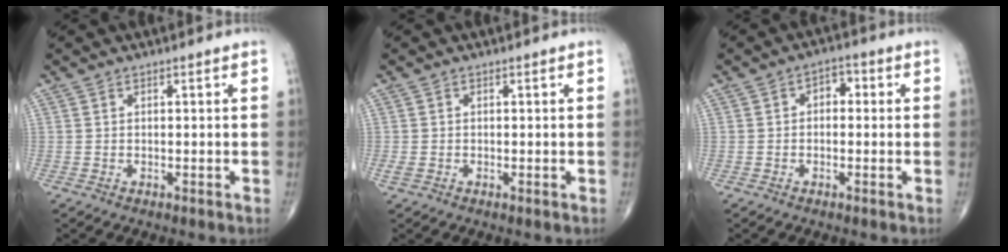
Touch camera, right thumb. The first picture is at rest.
{"total": 1.4, "force": [-0.3, 0.8, 1.1], "torque": [-0.028, -0.001, -0.006]}
{"total": 3.6, "force": [0.3, 2.4, 2.6], "torque": [-0.019, 0.015, -0.005]}